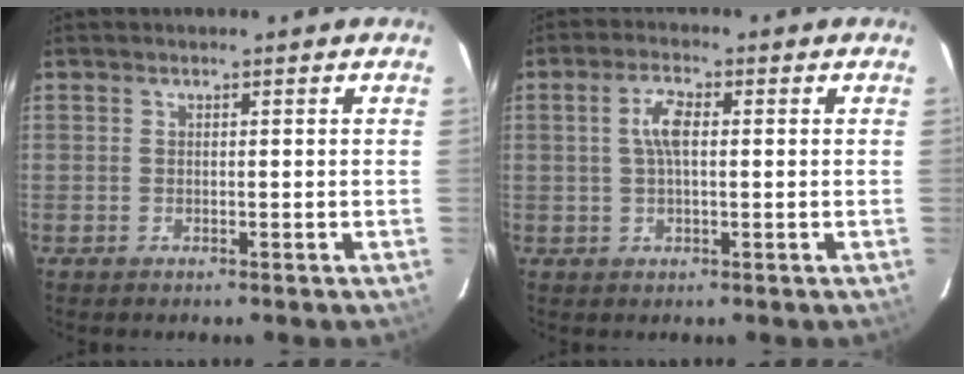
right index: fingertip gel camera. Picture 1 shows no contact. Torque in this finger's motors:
{"motor_torque": [0.56, -0.02, 0.38, 0.10]}